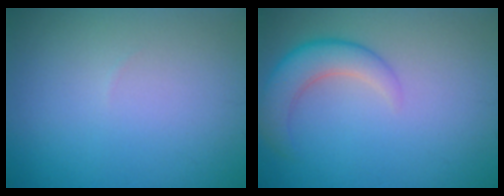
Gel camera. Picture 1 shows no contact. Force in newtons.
{"total": 4.0, "press": 3.9, "slide": 0.3}